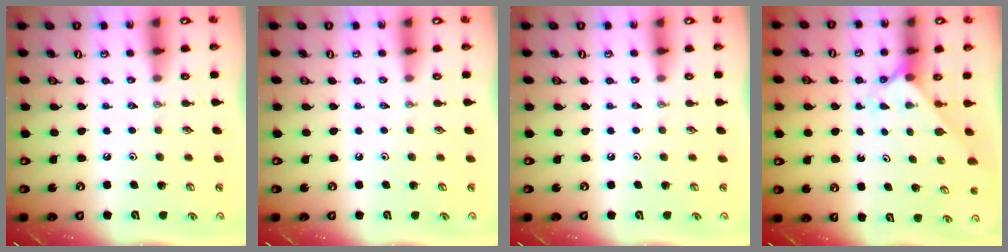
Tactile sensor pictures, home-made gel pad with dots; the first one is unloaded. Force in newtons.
{"total": 0.0}
{"total": 0.0}
{"total": 2.1, "press": 2.1, "slide": 0.2}